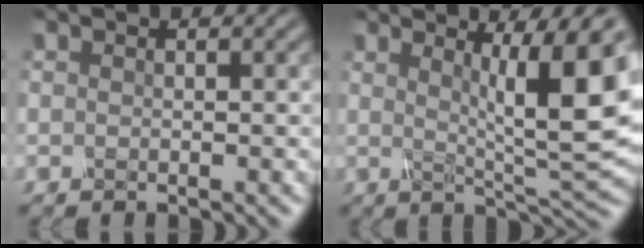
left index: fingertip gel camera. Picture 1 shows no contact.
{"total": 9.6, "force": [2.3, 1.6, 9.1], "torque": [-0.120, 0.000, 0.039]}